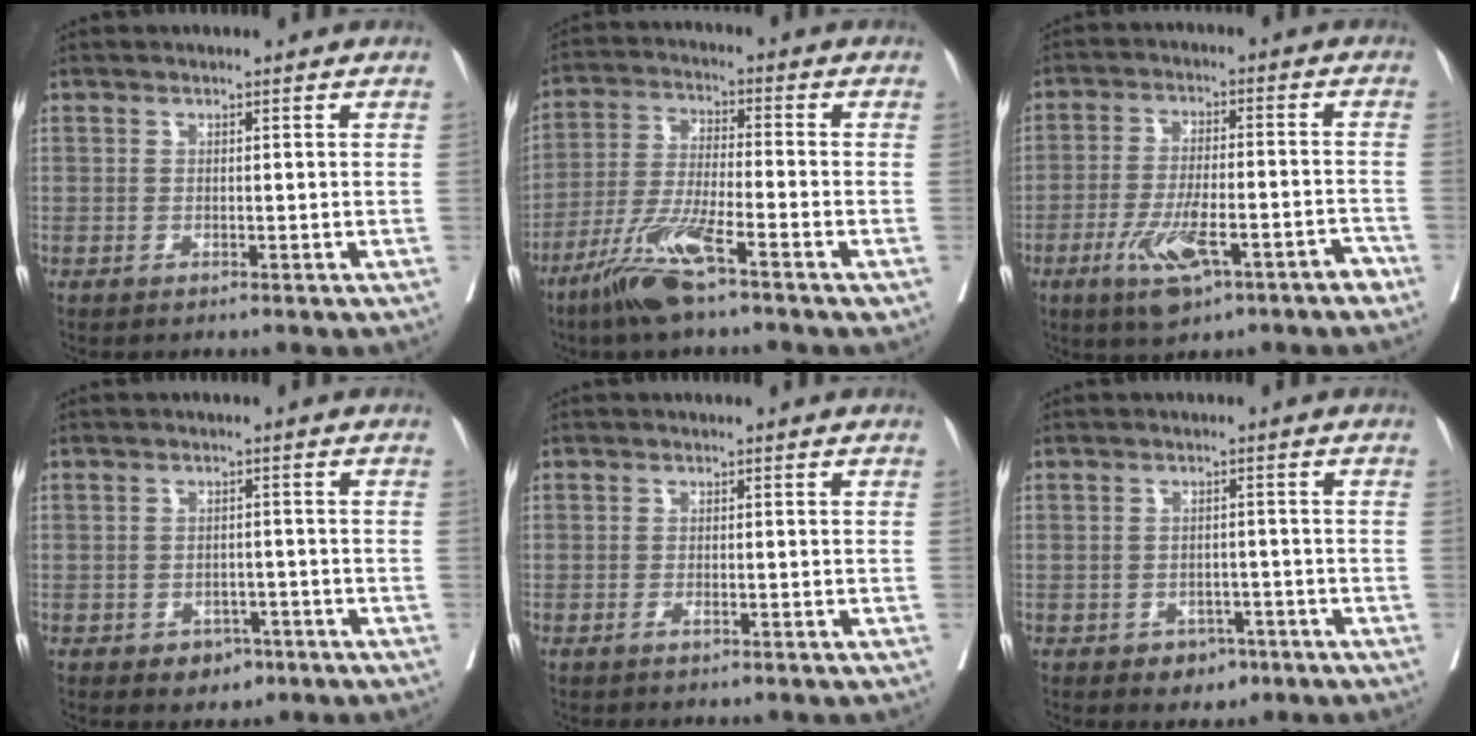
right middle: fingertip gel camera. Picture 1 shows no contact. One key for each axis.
{"total": 9.9, "fx": -6.2, "fy": 0.6, "fz": 7.7, "tx": -0.160, "ty": -0.022, "tz": -0.122}
{"total": 10.1, "fx": -5.6, "fy": 2.6, "fz": 8.0, "tx": -0.137, "ty": -0.005, "tz": -0.085}
{"total": 3.3, "fx": -1.9, "fy": 2.3, "fz": 1.4, "tx": -0.012, "ty": 0.006, "tz": -0.018}
{"total": 0.7, "fx": -0.4, "fy": 0.1, "fz": 0.6, "tx": -0.010, "ty": 0.000, "tz": -0.007}
{"total": 3.4, "fx": -2.0, "fy": 2.4, "fz": 1.3, "tx": -0.010, "ty": 0.007, "tz": -0.019}